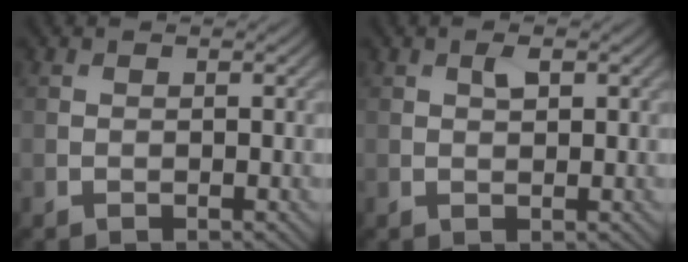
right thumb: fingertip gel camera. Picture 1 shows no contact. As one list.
[{"total": 1.4, "force": [0.7, 0.6, 1.1], "torque": [-0.021, -0.001, 0.013]}]